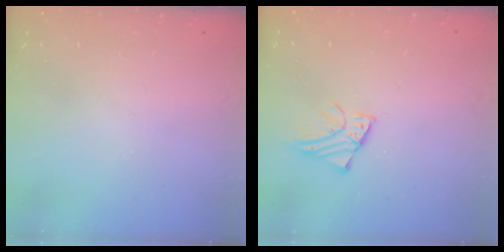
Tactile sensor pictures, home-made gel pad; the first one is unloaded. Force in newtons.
{"total": 3.2, "press": 3.2, "slide": 0.1}